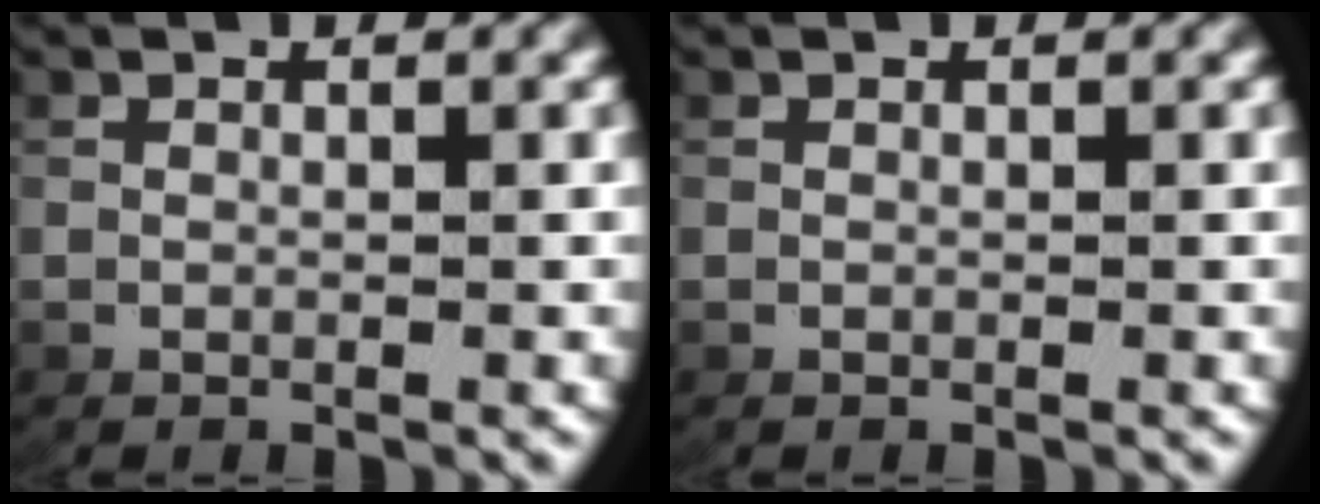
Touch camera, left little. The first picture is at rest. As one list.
[{"total": 0.0}]